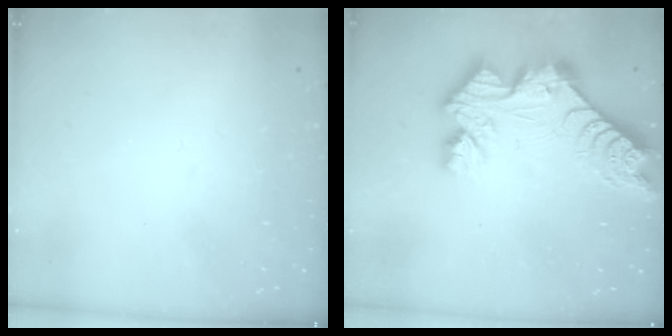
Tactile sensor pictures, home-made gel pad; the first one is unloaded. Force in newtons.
{"total": 14.5, "press": 14.4, "slide": 1.2}